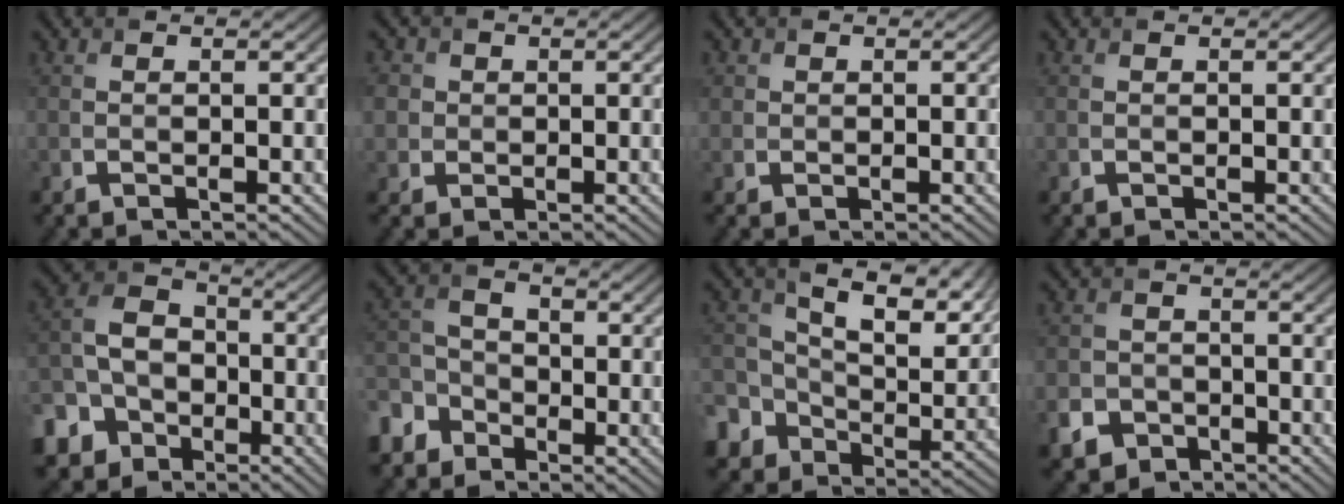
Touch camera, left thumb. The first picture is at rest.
{"total": 2.9, "force": [0.5, 2.7, 0.7], "torque": [-0.028, 0.002, 0.008]}
{"total": 1.1, "force": [0.3, 1.0, 0.1], "torque": [0.000, -0.004, 0.006]}
{"total": 0.0}
{"total": 11.7, "force": [-5.2, 9.0, 5.5], "torque": [-0.155, -0.032, -0.116]}
{"total": 6.5, "force": [-3.6, 4.7, 2.6], "torque": [-0.072, -0.002, -0.090]}
{"total": 13.6, "force": [4.2, 9.9, 8.2], "torque": [-0.190, -0.001, 0.087]}
{"total": 5.6, "force": [-3.2, 4.3, 1.5], "torque": [-0.032, -0.012, -0.070]}